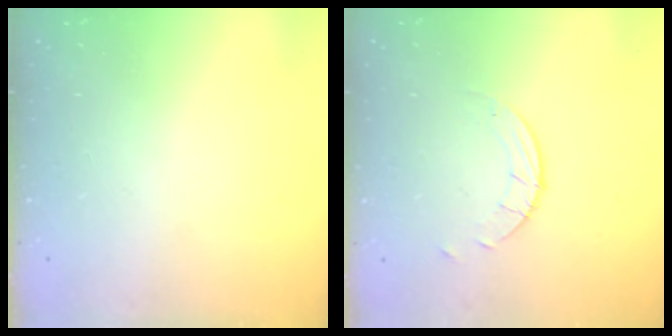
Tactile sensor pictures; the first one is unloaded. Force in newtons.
{"total": 2.7, "press": 2.7, "slide": 0.3}